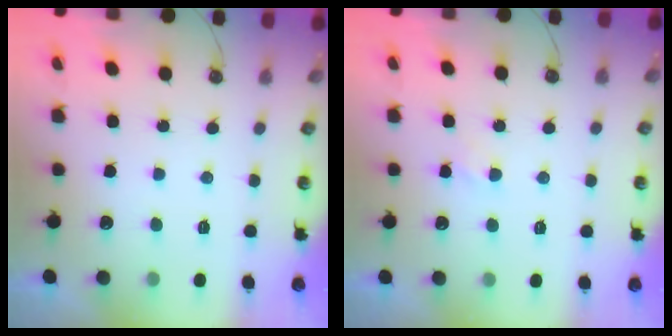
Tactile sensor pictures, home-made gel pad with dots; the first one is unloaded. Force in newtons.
{"total": 2.7, "press": 2.6, "slide": 0.4}